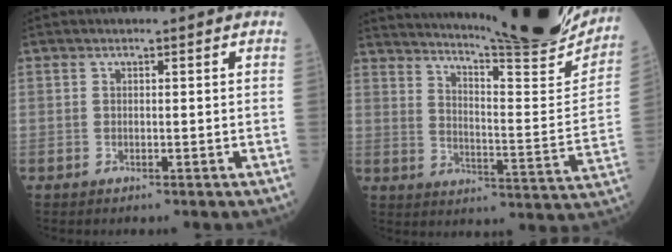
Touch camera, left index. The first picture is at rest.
{"total": 25.1, "force": [22.5, 0.7, 11.2], "torque": [-0.177, -0.083, 0.293]}